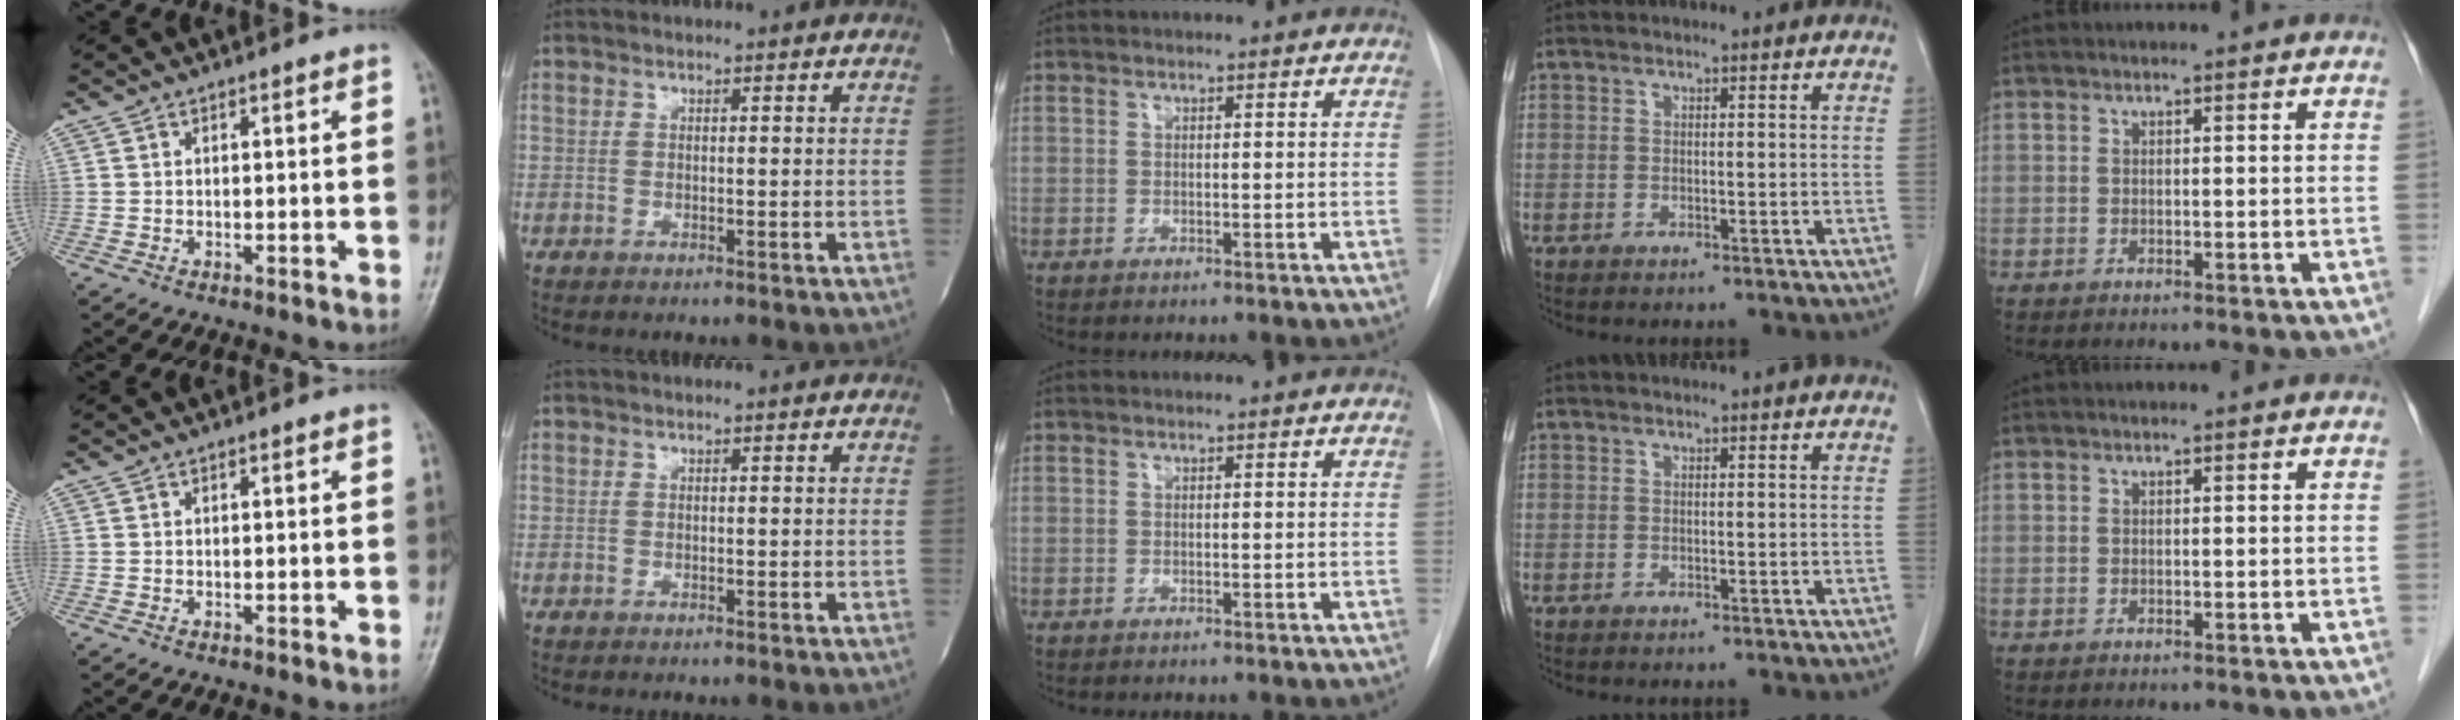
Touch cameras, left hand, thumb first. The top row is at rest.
{}